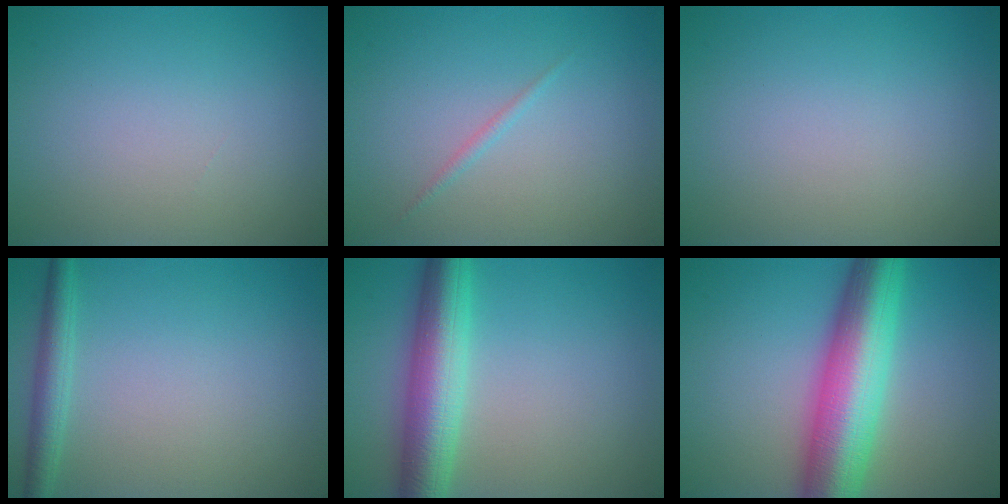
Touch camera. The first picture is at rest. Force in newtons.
{"total": 0.6, "press": 0.6, "slide": 0.1}
{"total": 0.0}
{"total": 2.3, "press": 2.3, "slide": 0.1}
{"total": 6.8, "press": 6.8, "slide": 0.1}
{"total": 10.4, "press": 10.4, "slide": 0.2}